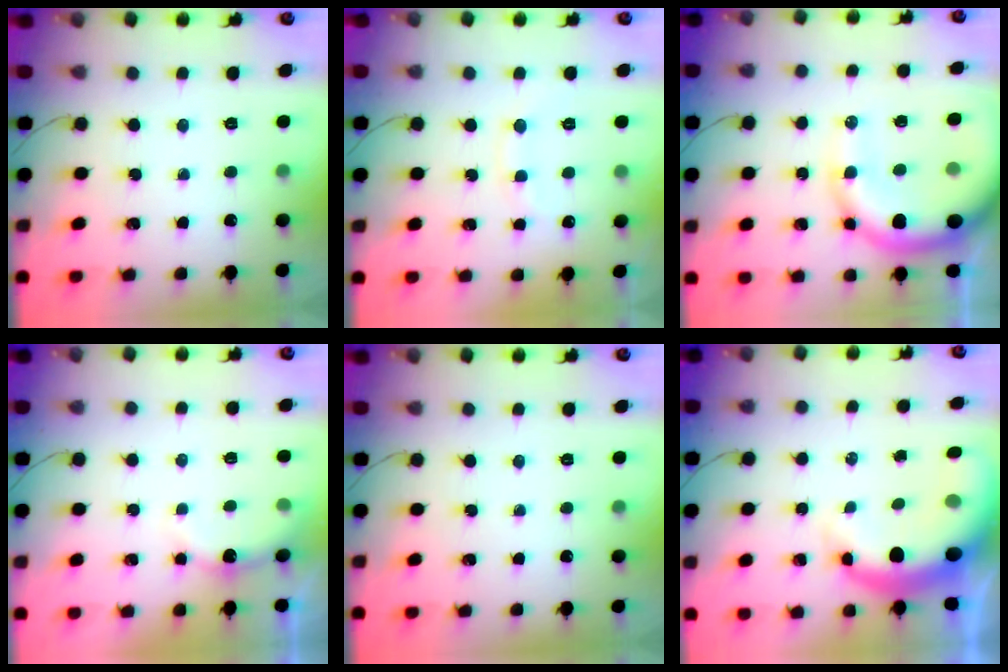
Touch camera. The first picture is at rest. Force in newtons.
{"total": 9.2, "press": 9.1, "slide": 1.2}
{"total": 17.9, "press": 17.5, "slide": 4.0}
{"total": 4.4, "press": 4.2, "slide": 1.2}
{"total": 0.0}
{"total": 9.1, "press": 8.7, "slide": 2.4}